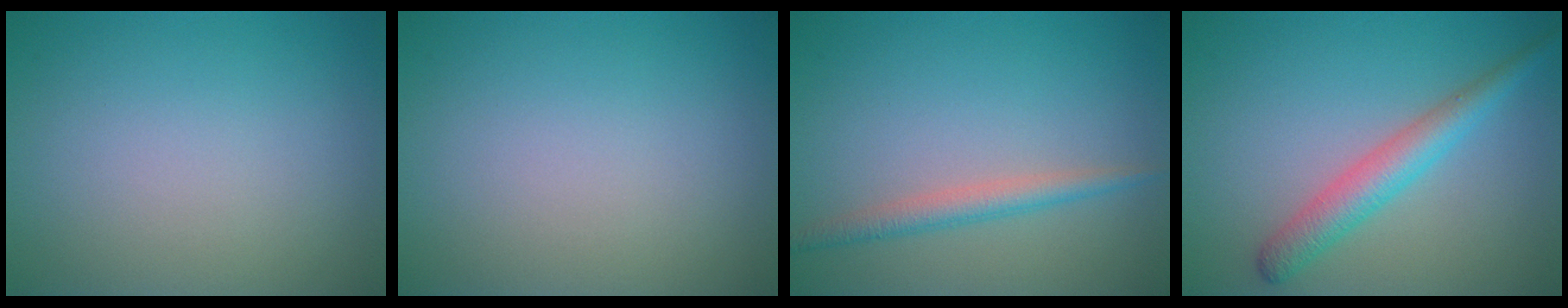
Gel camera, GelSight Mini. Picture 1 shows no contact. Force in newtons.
{"total": 0.0}
{"total": 2.2, "press": 2.2, "slide": 0.0}
{"total": 3.6, "press": 3.6, "slide": 0.1}